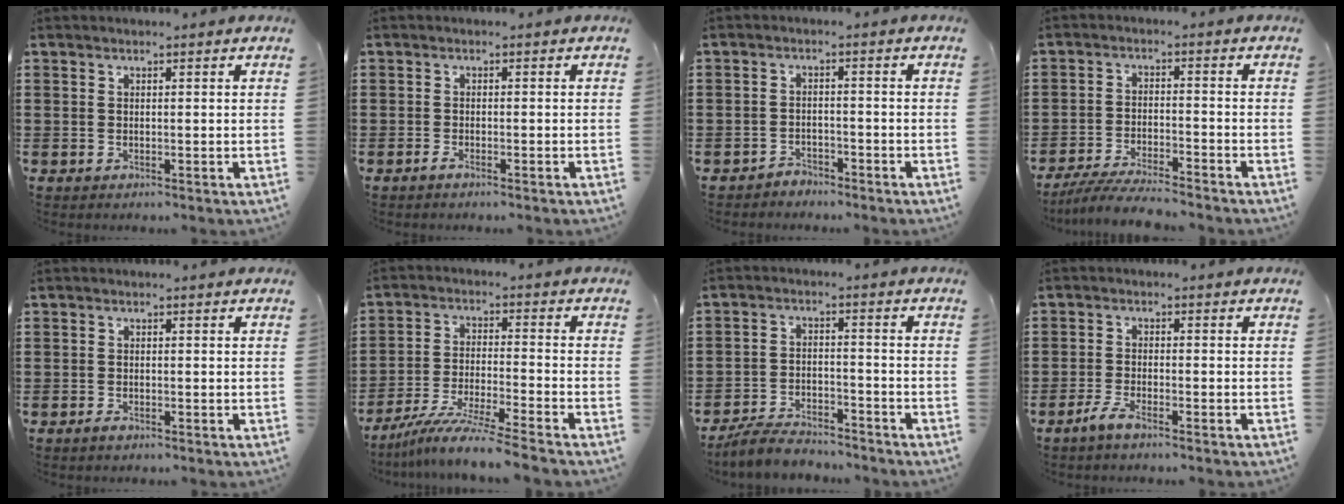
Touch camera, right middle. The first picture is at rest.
{"total": 1.0, "force": [-0.8, 0.2, 0.6], "torque": [-0.014, -0.002, -0.016]}
{"total": 2.4, "force": [-2.3, 0.6, -0.2], "torque": [-0.004, 0.004, -0.052]}
{"total": 5.8, "force": [-5.5, 0.4, 1.8], "torque": [-0.040, -0.006, -0.109]}
{"total": 0.9, "force": [-0.7, 0.4, 0.4], "torque": [-0.010, -0.002, -0.013]}
{"total": 8.5, "force": [-7.5, -0.3, 4.1], "torque": [-0.074, -0.005, -0.144]}
{"total": 5.4, "force": [-5.1, 1.1, 1.5], "torque": [-0.037, 0.006, -0.102]}
{"total": 3.0, "force": [-2.4, 0.4, 1.8], "torque": [-0.052, -0.001, -0.052]}